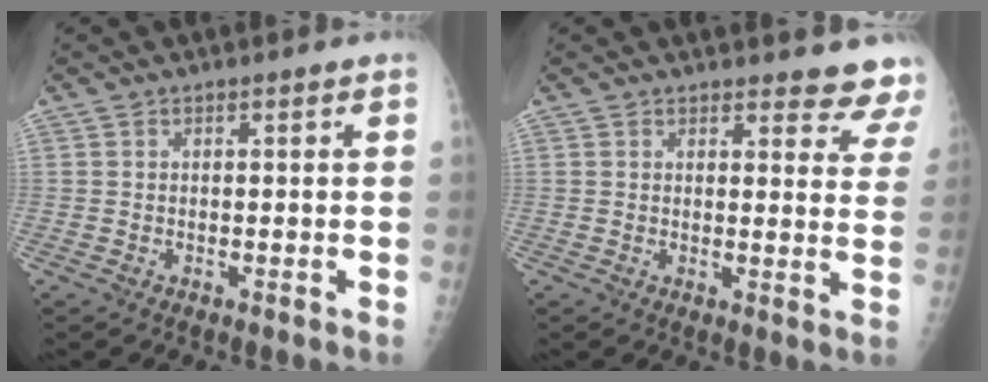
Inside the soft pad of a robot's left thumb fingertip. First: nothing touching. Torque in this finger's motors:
{"motor_torque": [0.13, 0.13, 0.15, -0.05, 0.04]}